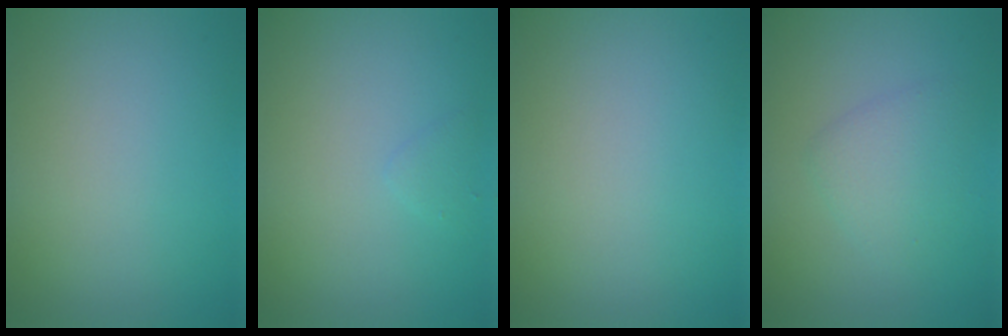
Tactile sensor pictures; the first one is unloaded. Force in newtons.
{"total": 0.7, "press": 0.7, "slide": 0.0}
{"total": 0.0}
{"total": 2.4, "press": 2.4, "slide": 0.1}